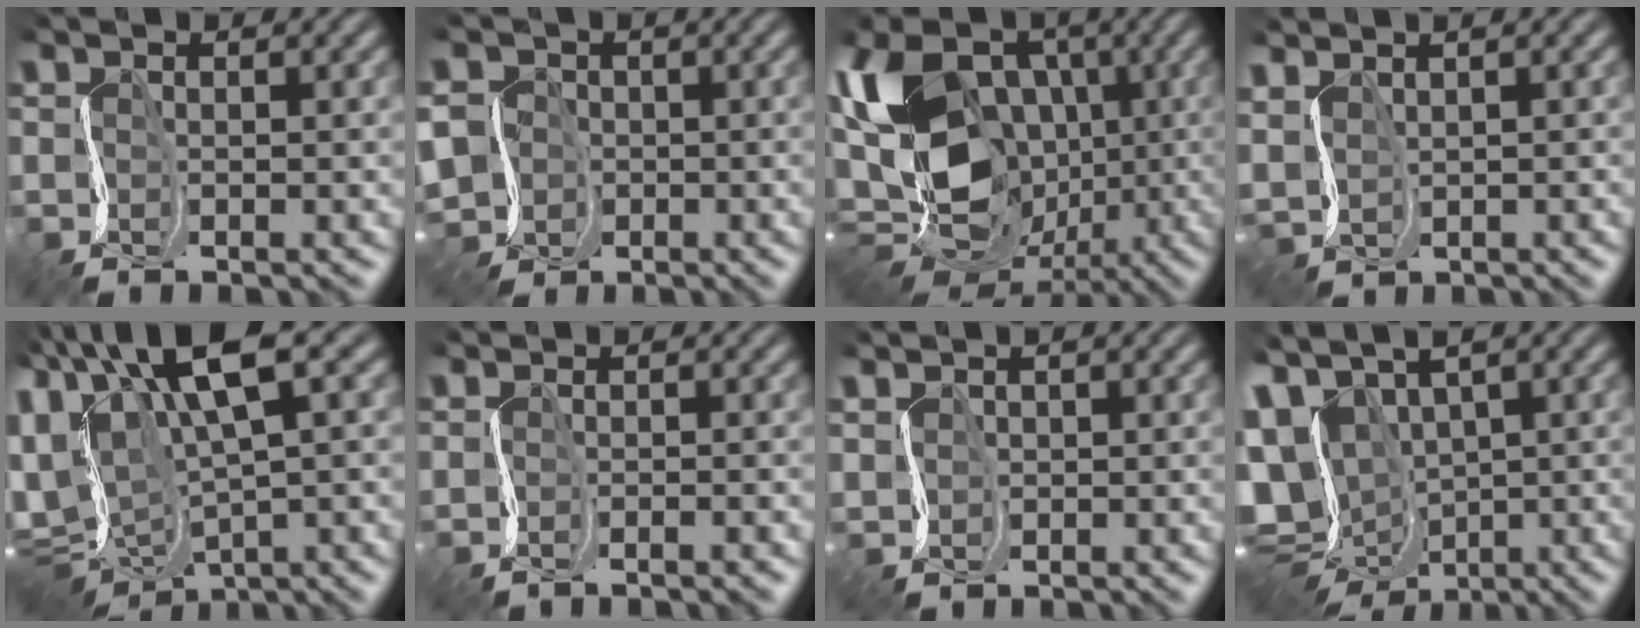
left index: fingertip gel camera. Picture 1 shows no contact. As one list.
[{"total": 9.3, "force": [-3.0, 8.5, 2.4], "torque": [-0.069, -0.010, -0.091]}, {"total": 18.2, "force": [-0.4, 13.7, 12.0], "torque": [-0.242, 0.010, -0.010]}, {"total": 3.5, "force": [2.6, 2.0, 1.3], "torque": [-0.048, 0.024, 0.051]}, {"total": 14.2, "force": [4.5, 6.8, 11.6], "torque": [-0.238, 0.003, 0.104]}, {"total": 0.7, "force": [-0.7, 0.2, 0.1], "torque": [0.008, -0.002, -0.011]}, {"total": 1.2, "force": [0.6, 1.0, -0.2], "torque": [0.008, 0.003, 0.018]}, {"total": 13.4, "force": [-0.2, 10.4, 8.4], "torque": [-0.182, -0.004, 0.032]}]